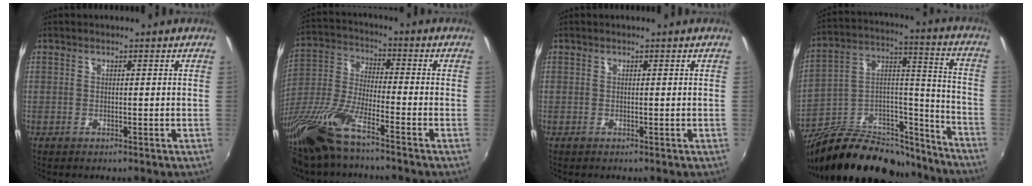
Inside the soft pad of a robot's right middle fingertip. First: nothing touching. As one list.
[{"total": 16.9, "force": [-12.0, 3.6, 11.3], "torque": [-0.258, -0.028, -0.245]}, {"total": 0.0}, {"total": 25.5, "force": [-19.9, 11.3, 11.4], "torque": [-0.194, 0.057, -0.290]}]